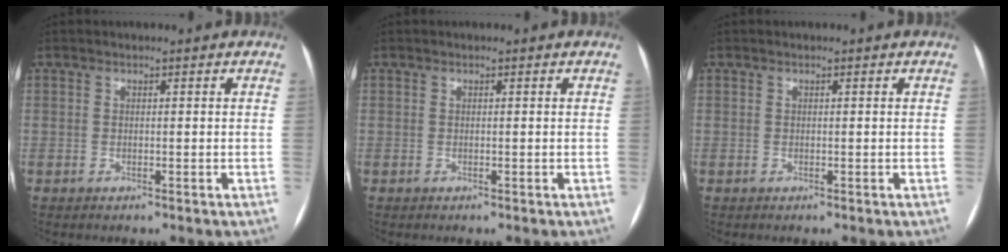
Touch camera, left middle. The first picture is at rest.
{"total": 0.0}
{"total": 0.0}